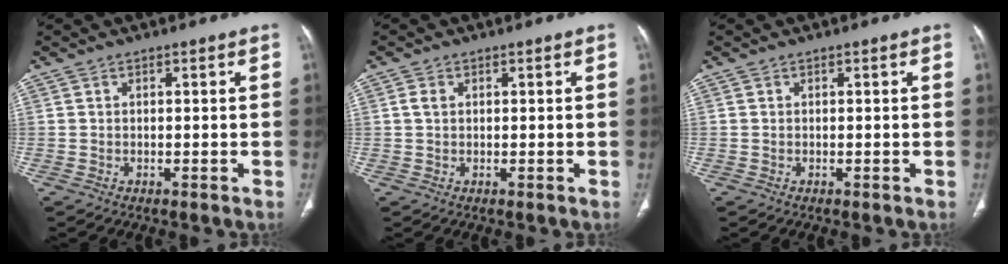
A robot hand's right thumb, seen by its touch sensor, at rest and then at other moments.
{"total": 1.6, "force": [0.4, 1.2, 1.0], "torque": [-0.022, 0.004, 0.010]}
{"total": 0.0}